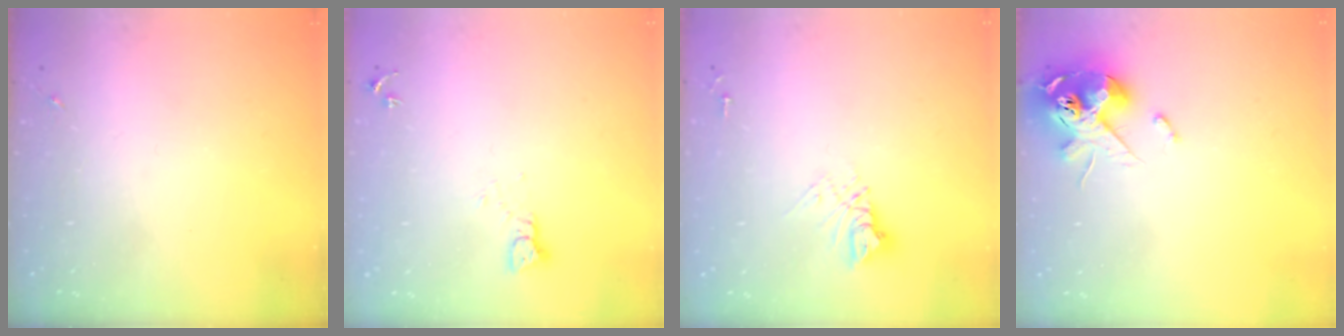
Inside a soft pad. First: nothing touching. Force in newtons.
{"total": 3.2, "press": 3.2, "slide": 0.4}
{"total": 9.3, "press": 9.3, "slide": 0.8}
{"total": 13.4, "press": 13.3, "slide": 1.4}